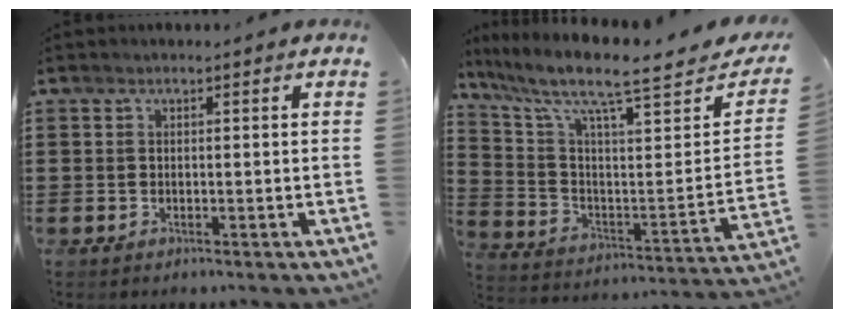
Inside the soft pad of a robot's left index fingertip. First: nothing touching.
{"total": 9.3, "force": [7.3, 1.5, 5.5], "torque": [-0.127, -0.062, 0.113]}